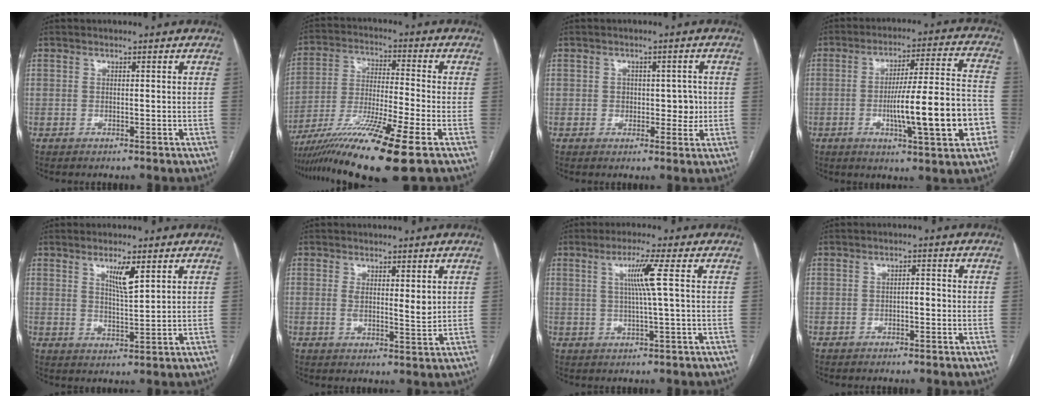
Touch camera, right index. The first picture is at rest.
{"total": 16.1, "force": [-10.0, -0.5, 12.5], "torque": [-0.235, -0.034, -0.176]}
{"total": 4.1, "force": [-0.1, 2.7, 3.0], "torque": [-0.028, 0.009, 0.003]}
{"total": 16.6, "force": [-4.3, 1.8, 16.0], "torque": [-0.240, 0.013, -0.060]}
{"total": 4.5, "force": [2.4, 0.4, 3.8], "torque": [-0.066, -0.007, 0.043]}
{"total": 3.7, "force": [1.1, 1.0, 3.4], "torque": [-0.054, -0.012, 0.021]}
{"total": 5.2, "force": [1.2, -1.3, 4.9], "torque": [-0.096, 0.000, 0.024]}
{"total": 1.4, "force": [-0.4, 0.5, 1.2], "torque": [-0.014, 0.005, -0.008]}